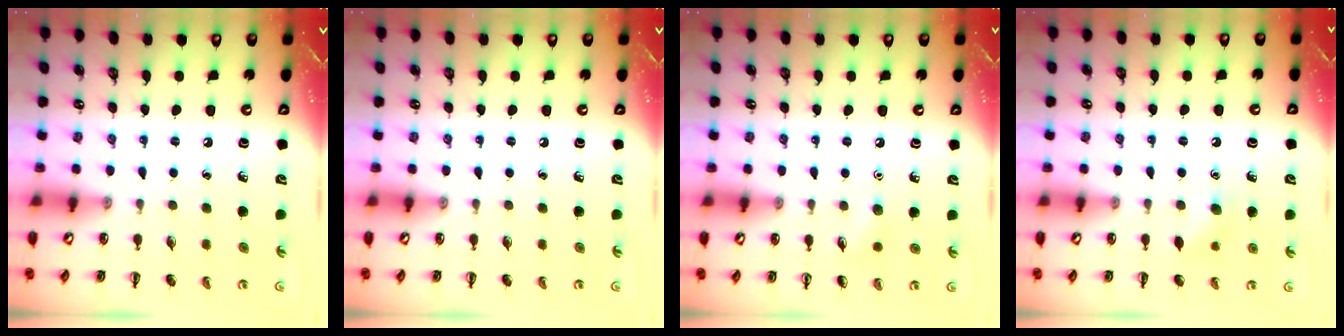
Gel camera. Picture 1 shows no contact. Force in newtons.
{"total": 0.0}
{"total": 4.5, "press": 4.2, "slide": 1.4}
{"total": 4.9, "press": 4.8, "slide": 1.2}